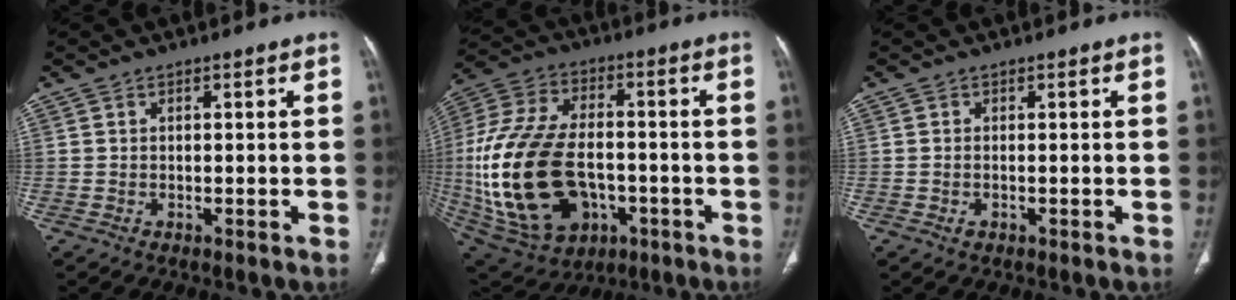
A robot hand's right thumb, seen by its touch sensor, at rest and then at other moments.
{"total": 27.9, "force": [-4.3, 17.8, 21.0], "torque": [-0.449, 0.008, -0.045]}
{"total": 0.9, "force": [-0.3, 0.6, 0.6], "torque": [-0.013, 0.004, -0.002]}